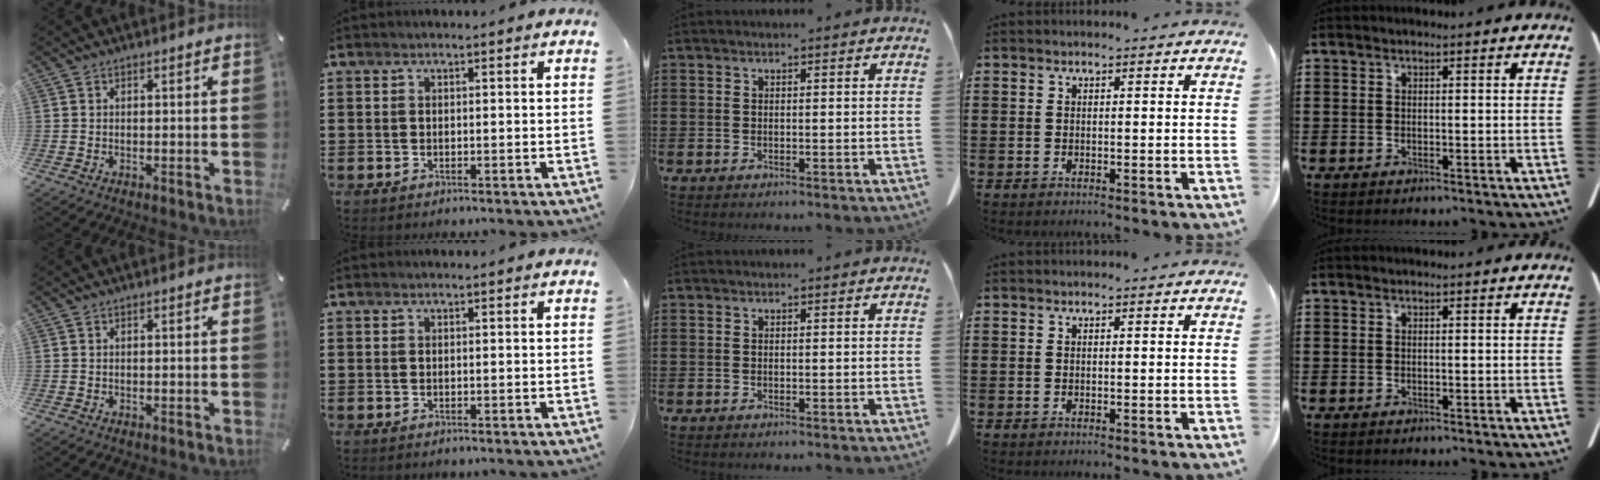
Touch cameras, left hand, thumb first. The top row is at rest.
{}